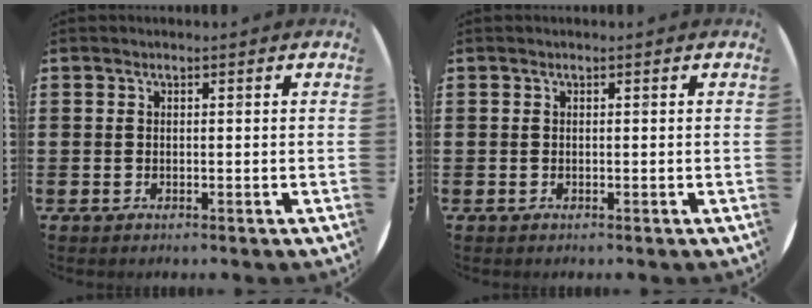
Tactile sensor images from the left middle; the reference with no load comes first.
{"total": 0.0}